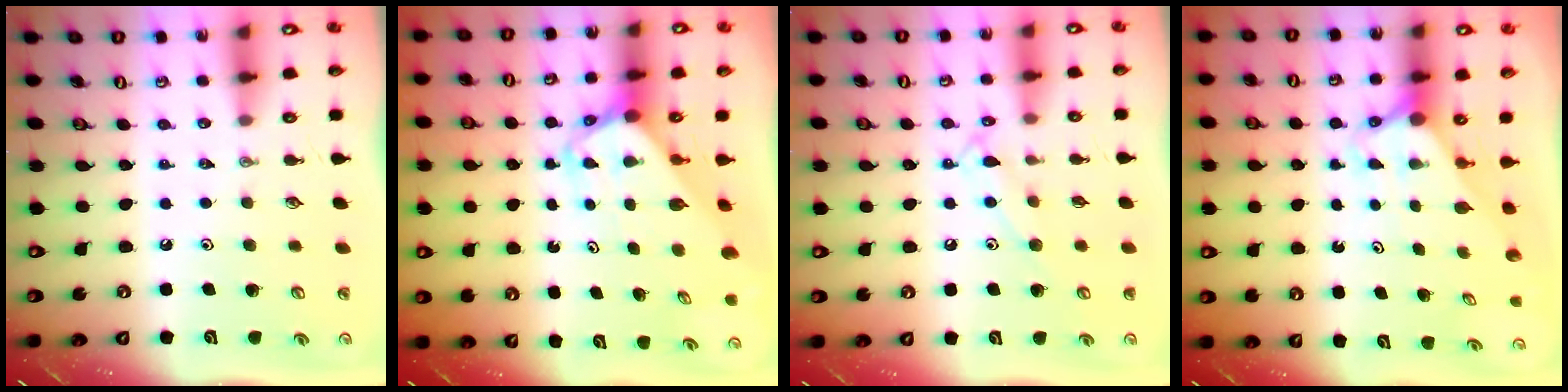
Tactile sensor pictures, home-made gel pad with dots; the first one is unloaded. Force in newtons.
{"total": 2.8, "press": 2.8, "slide": 0.2}
{"total": 9.8, "press": 9.8, "slide": 0.6}
{"total": 2.9, "press": 2.9, "slide": 0.0}